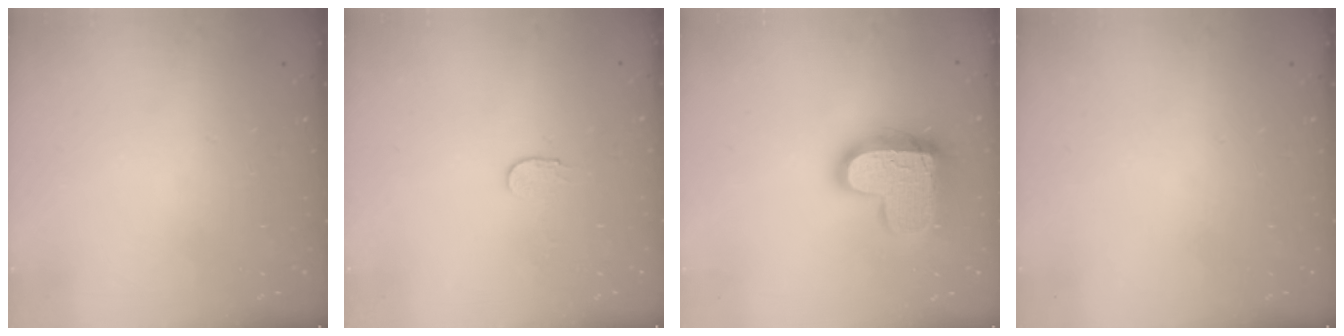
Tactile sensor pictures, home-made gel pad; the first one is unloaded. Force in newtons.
{"total": 2.9, "press": 2.9, "slide": 0.3}
{"total": 17.1, "press": 17.0, "slide": 1.1}
{"total": 0.0}